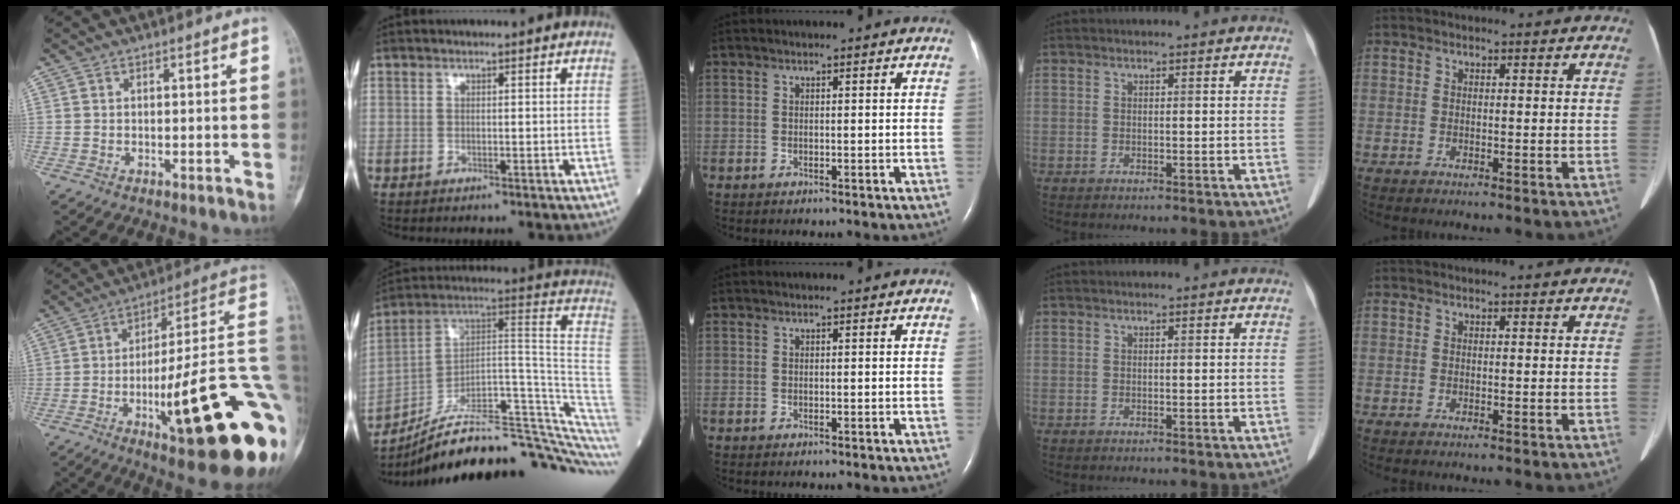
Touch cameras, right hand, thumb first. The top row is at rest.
{"thumb": {"total": 27.8, "force": [-7.0, 5.3, 26.3], "torque": [-0.313, 0.014, -0.095]}, "index": {"total": 24.5, "force": [-17.7, 3.1, 16.6], "torque": [-0.162, 0.065, -0.270]}}